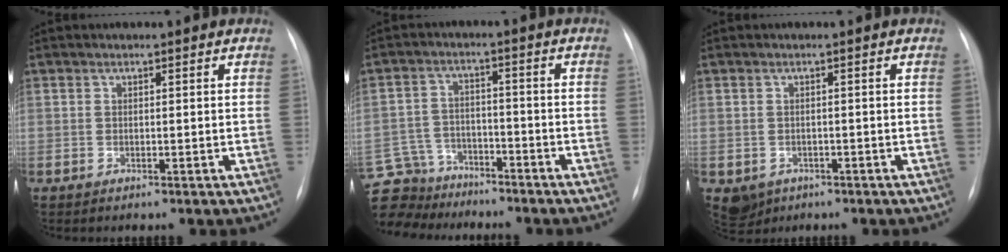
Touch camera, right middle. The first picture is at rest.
{"total": 12.7, "force": [-11.0, 5.9, 1.8], "torque": [-0.065, 0.018, -0.183]}
{"total": 3.8, "force": [-1.9, 3.1, 0.9], "torque": [-0.012, 0.000, -0.022]}